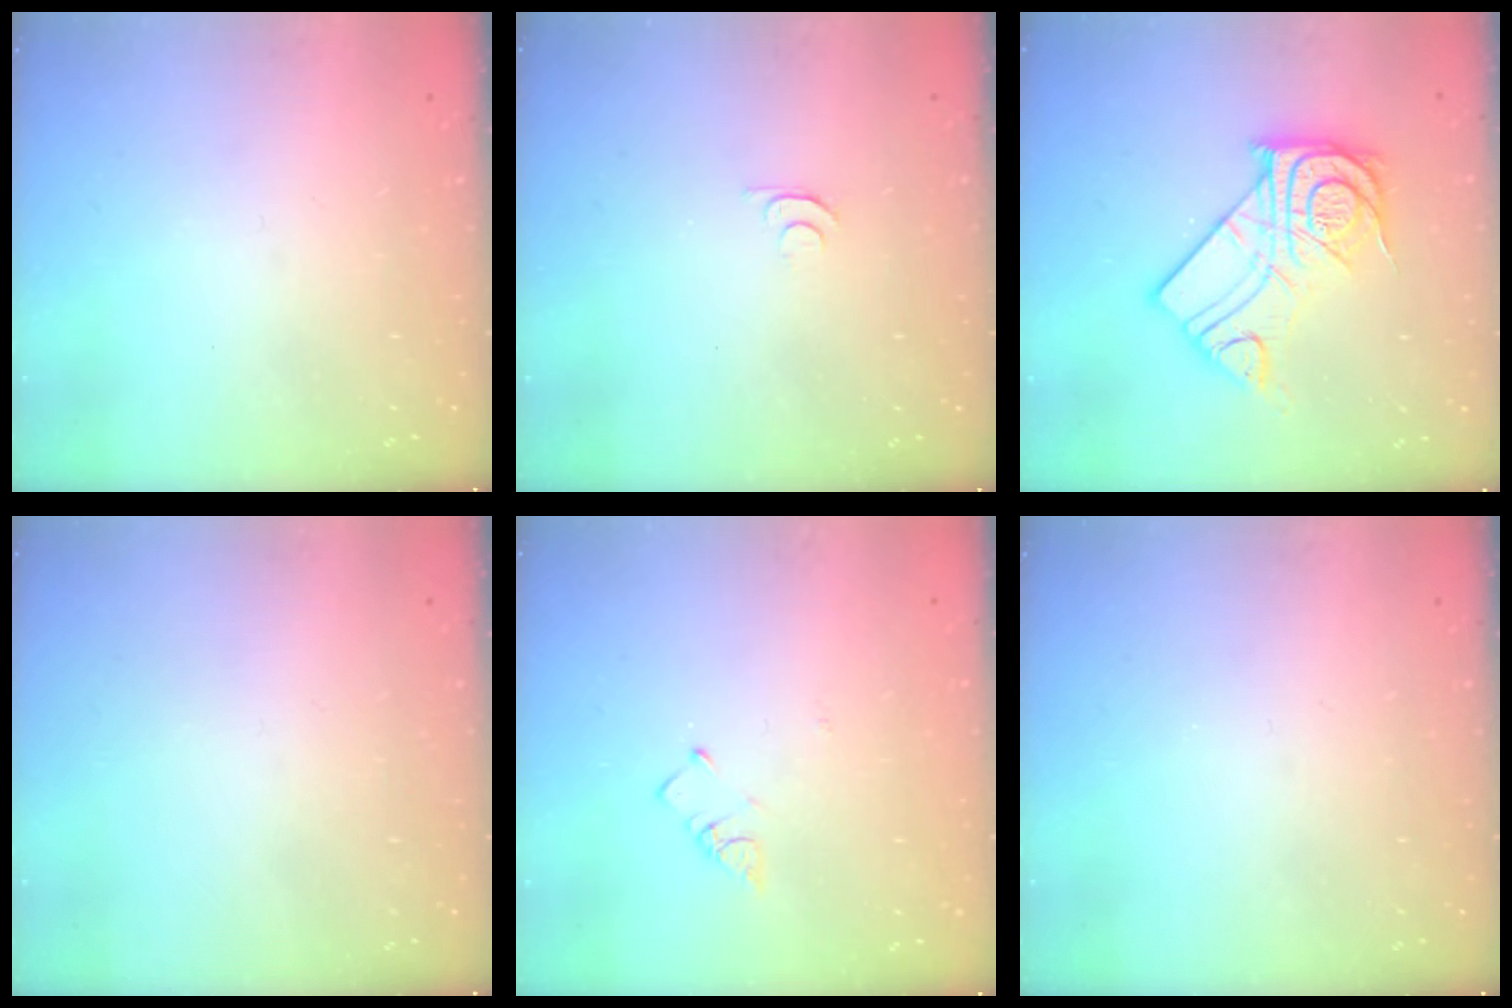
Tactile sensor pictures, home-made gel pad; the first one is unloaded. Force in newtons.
{"total": 4.4, "press": 4.3, "slide": 0.6}
{"total": 16.6, "press": 16.5, "slide": 1.4}
{"total": 1.8, "press": 1.8, "slide": 0.1}
{"total": 2.6, "press": 2.6, "slide": 0.5}
{"total": 0.0}